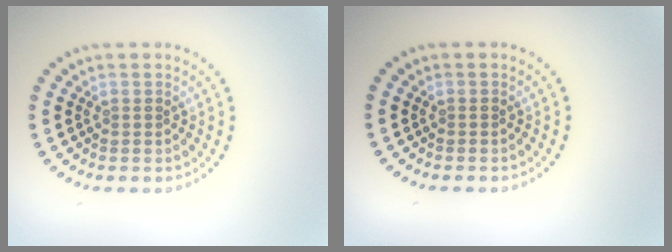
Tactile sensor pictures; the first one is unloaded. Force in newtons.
{"total": 0.0}